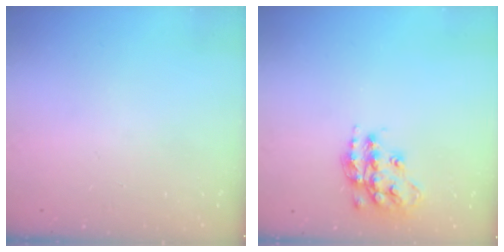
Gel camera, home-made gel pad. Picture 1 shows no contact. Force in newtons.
{"total": 16.1, "press": 16.1, "slide": 1.0}